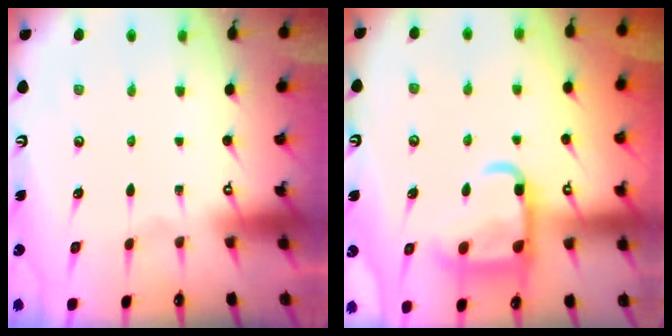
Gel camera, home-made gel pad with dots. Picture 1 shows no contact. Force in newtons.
{"total": 14.8, "press": 14.7, "slide": 1.4}